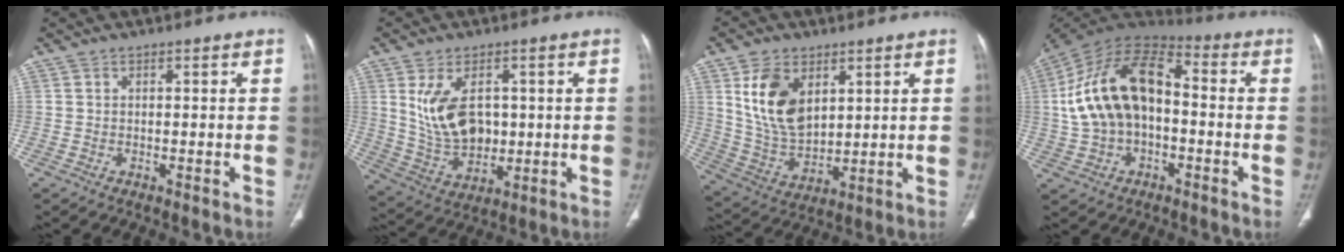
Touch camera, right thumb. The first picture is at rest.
{"total": 11.8, "force": [2.1, 7.6, 8.8], "torque": [-0.146, -0.010, 0.058]}
{"total": 13.6, "force": [5.0, 8.5, 9.4], "torque": [-0.157, -0.024, 0.110]}
{"total": 18.7, "force": [-0.2, 11.6, 14.7], "torque": [-0.268, 0.042, -0.007]}